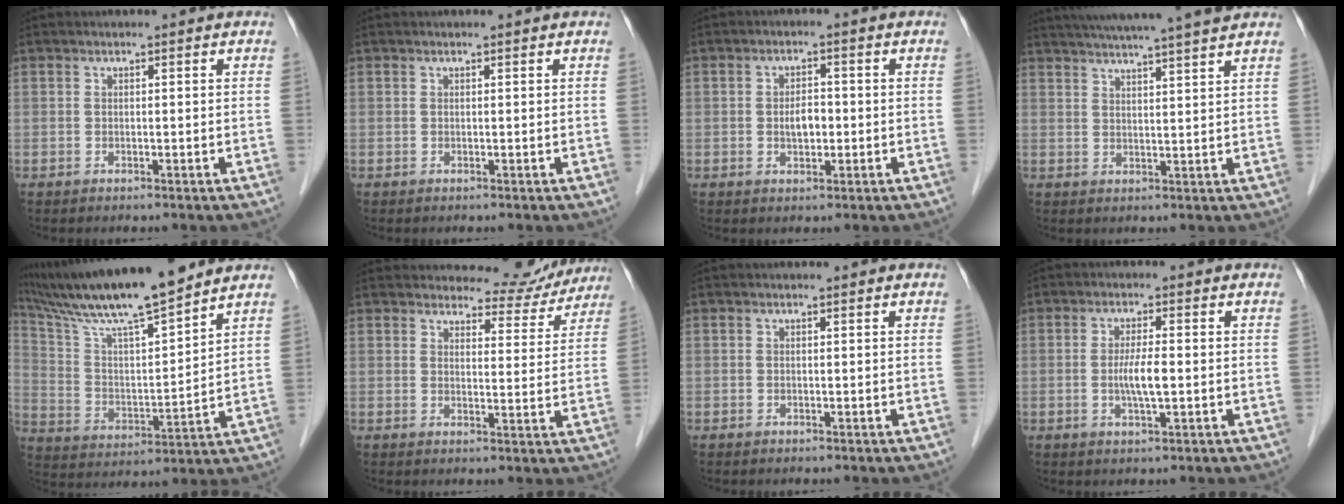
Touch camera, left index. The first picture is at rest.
{"total": 0.0}
{"total": 3.1, "force": [-0.4, 1.7, 2.6], "torque": [-0.047, 0.004, -0.006]}
{"total": 14.5, "force": [12.7, -0.5, 6.9], "torque": [-0.118, 0.017, 0.173]}
{"total": 17.1, "force": [14.6, 0.5, 8.9], "torque": [-0.164, 0.008, 0.260]}
{"total": 8.8, "force": [8.5, 2.3, 0.3], "torque": [0.010, -0.013, 0.095]}
{"total": 0.0}
{"total": 4.0, "force": [-0.5, 0.5, 3.9], "torque": [-0.079, -0.004, -0.009]}